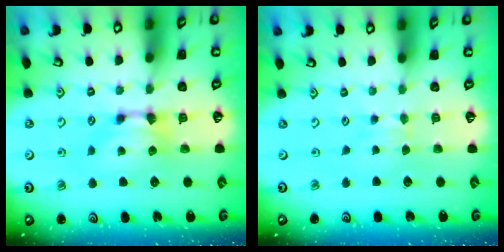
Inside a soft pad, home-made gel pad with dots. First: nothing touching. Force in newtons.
{"total": 2.4, "press": 2.4, "slide": 0.4}